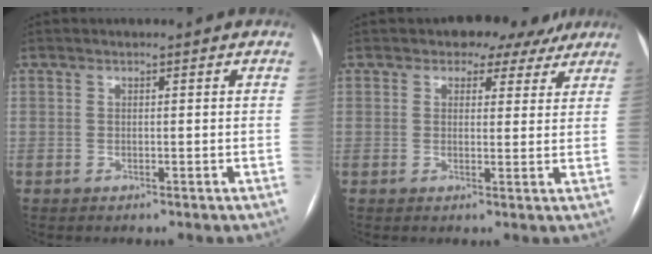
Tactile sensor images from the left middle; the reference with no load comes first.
{"total": 5.7, "force": [4.2, 3.6, 1.4], "torque": [-0.006, 0.009, 0.043]}